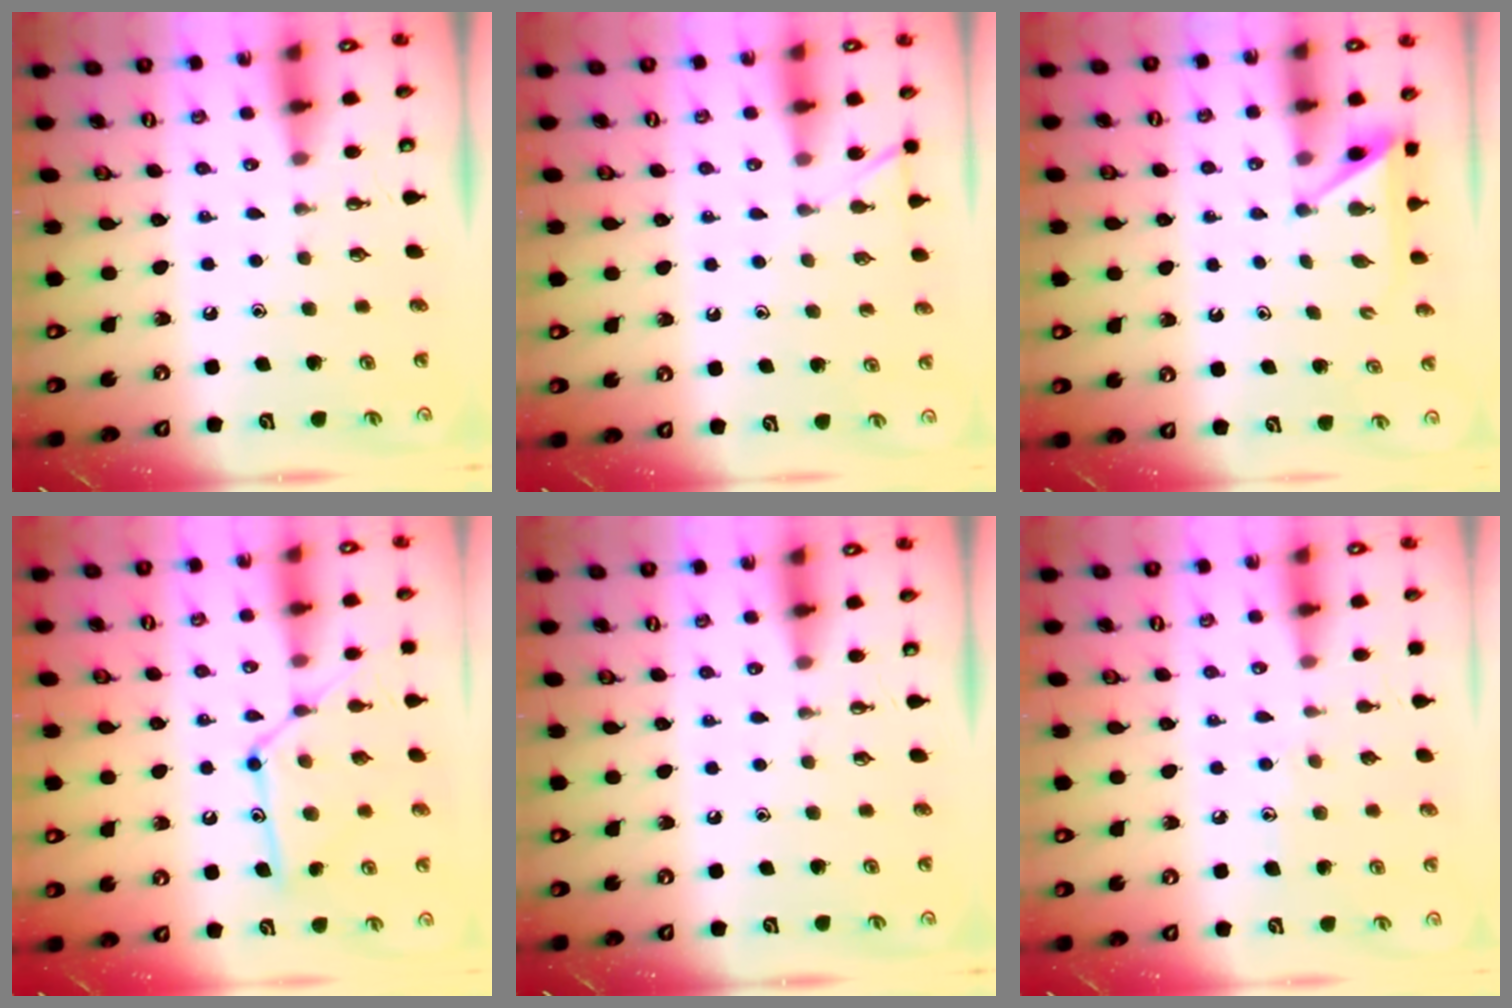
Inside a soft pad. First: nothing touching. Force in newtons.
{"total": 6.4, "press": 6.4, "slide": 0.3}
{"total": 5.1, "press": 5.1, "slide": 0.3}
{"total": 13.2, "press": 13.1, "slide": 0.9}
{"total": 0.0}
{"total": 5.2, "press": 5.1, "slide": 0.5}